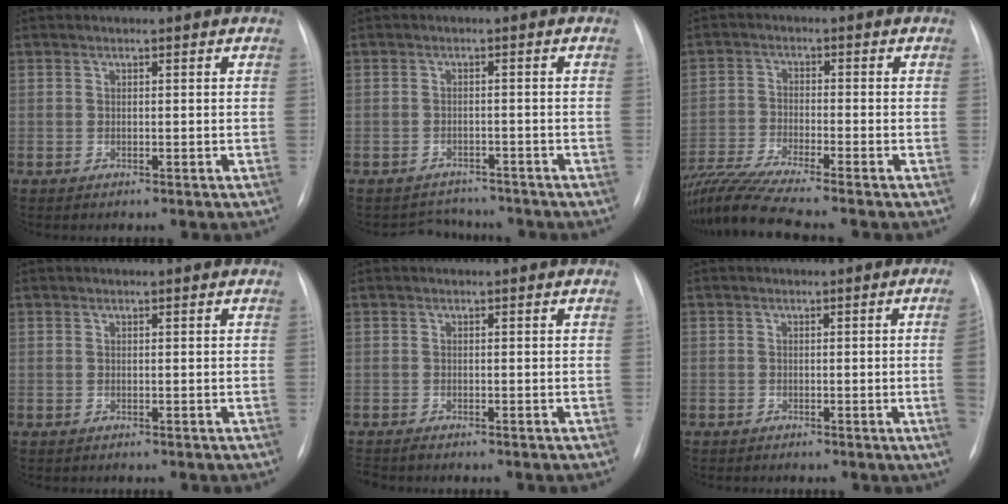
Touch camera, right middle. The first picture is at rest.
{"total": 4.0, "force": [-3.6, 1.6, -0.6], "torque": [0.008, 0.014, -0.051]}
{"total": 10.5, "force": [-9.3, -1.6, 4.5], "torque": [-0.085, -0.021, -0.164]}
{"total": 0.0}
{"total": 1.5, "force": [-1.4, 0.2, 0.5], "torque": [-0.010, -0.003, -0.020]}
{"total": 3.3, "force": [-0.7, -0.8, 3.1], "torque": [-0.038, -0.003, -0.011]}